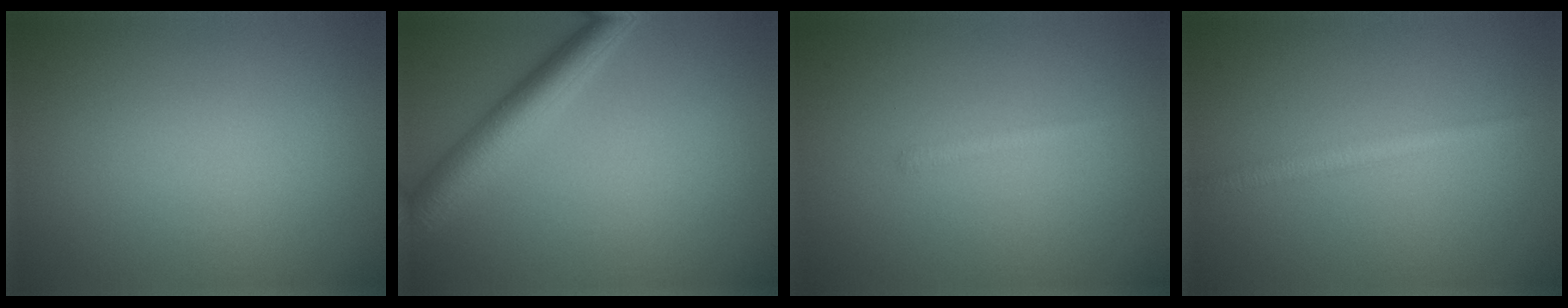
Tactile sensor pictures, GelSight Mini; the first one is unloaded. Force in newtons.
{"total": 4.5, "press": 4.5, "slide": 0.1}
{"total": 0.8, "press": 0.8, "slide": 0.1}
{"total": 1.9, "press": 1.9, "slide": 0.0}